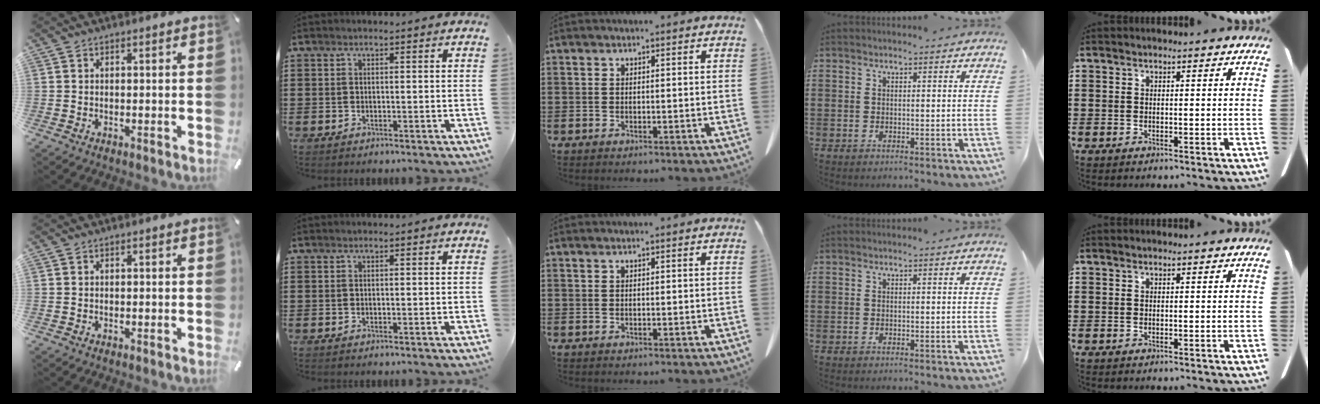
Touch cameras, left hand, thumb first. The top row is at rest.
{}